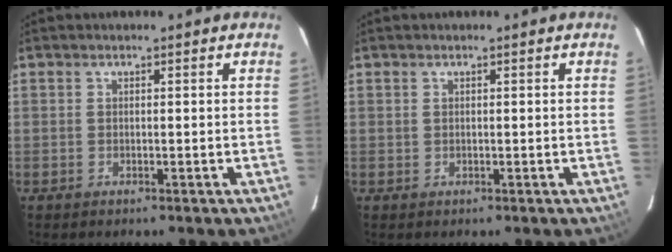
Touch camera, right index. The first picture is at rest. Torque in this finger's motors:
{"motor_torque": [0.01, 0.06, 0.00, 0.00]}